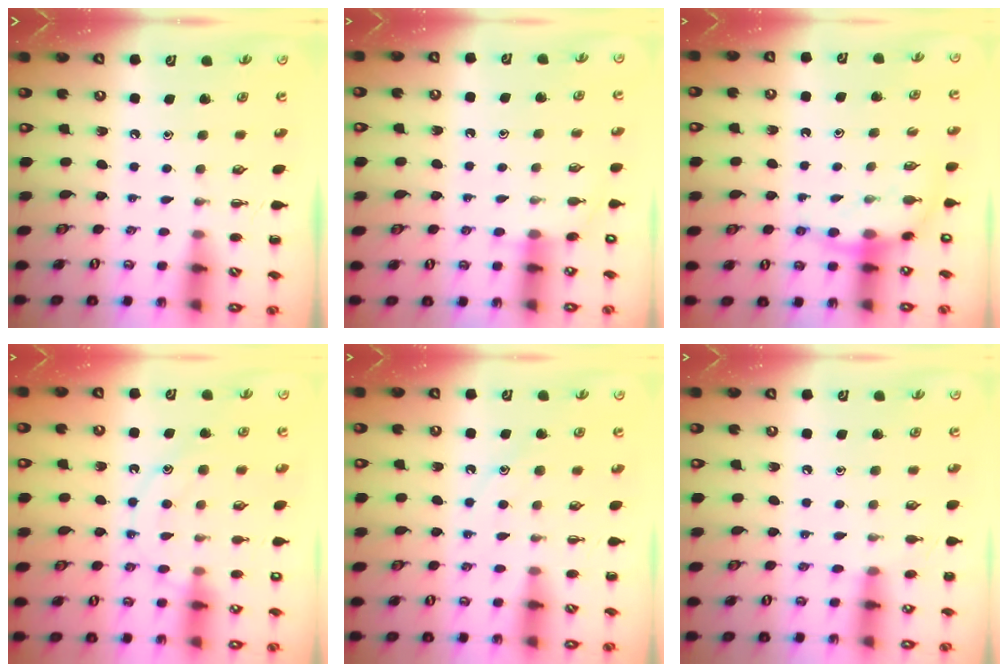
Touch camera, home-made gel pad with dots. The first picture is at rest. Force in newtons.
{"total": 5.9, "press": 5.7, "slide": 1.3}
{"total": 7.5, "press": 7.5, "slide": 0.8}
{"total": 13.9, "press": 13.9, "slide": 0.7}
{"total": 9.9, "press": 9.8, "slide": 1.1}
{"total": 7.7, "press": 7.3, "slide": 2.4}